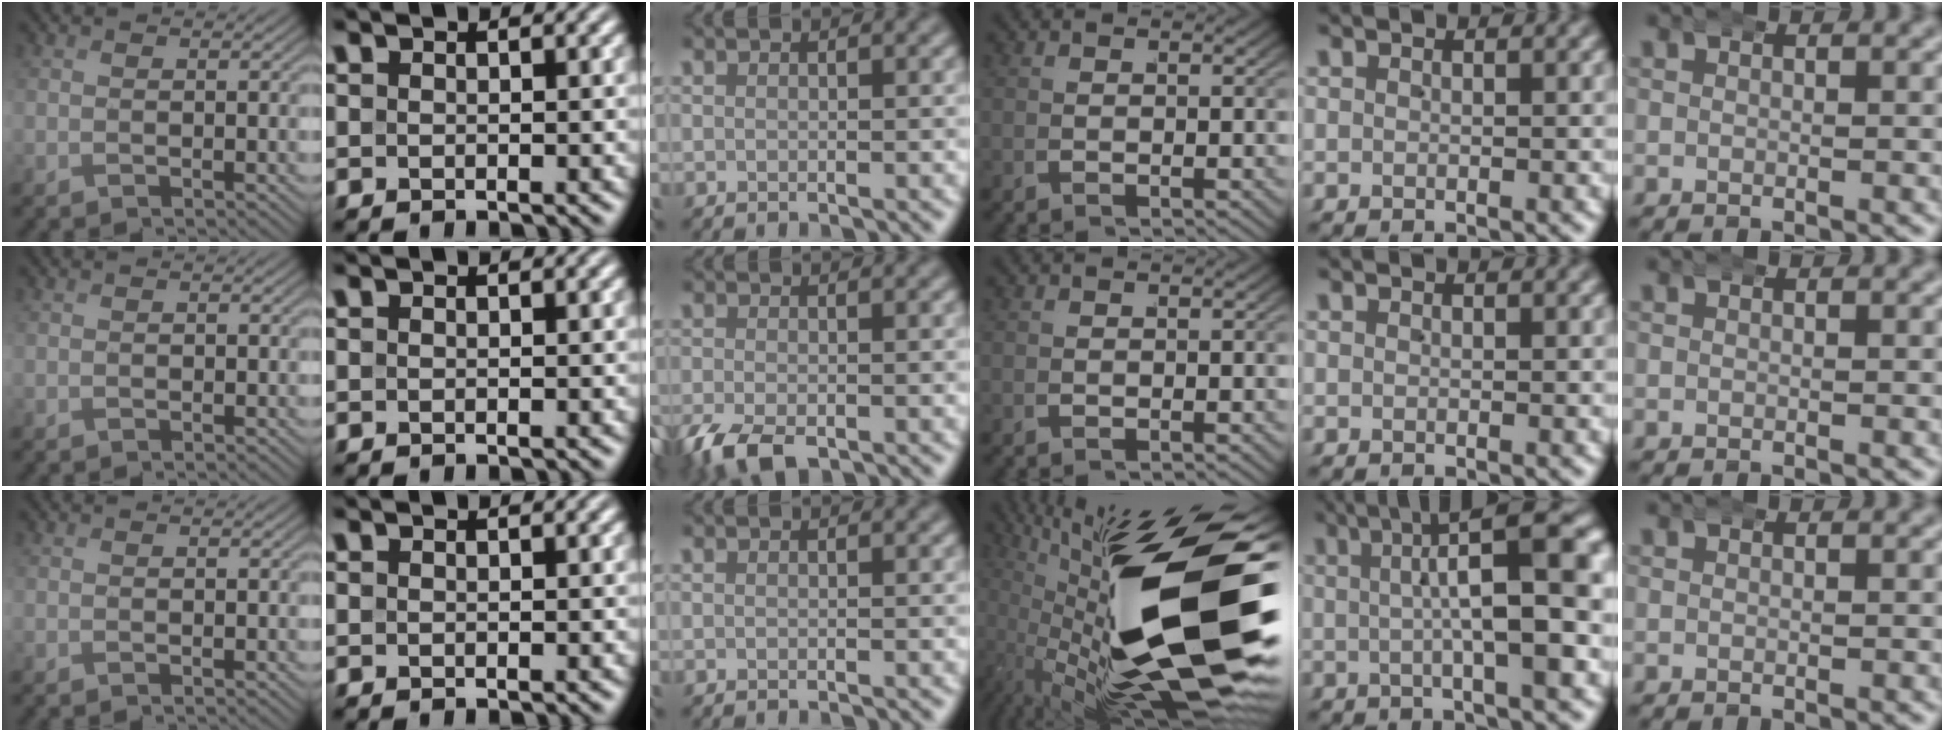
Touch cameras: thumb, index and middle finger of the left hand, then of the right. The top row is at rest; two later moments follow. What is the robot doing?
{"motion": "wrap", "object": "arm wrap"}